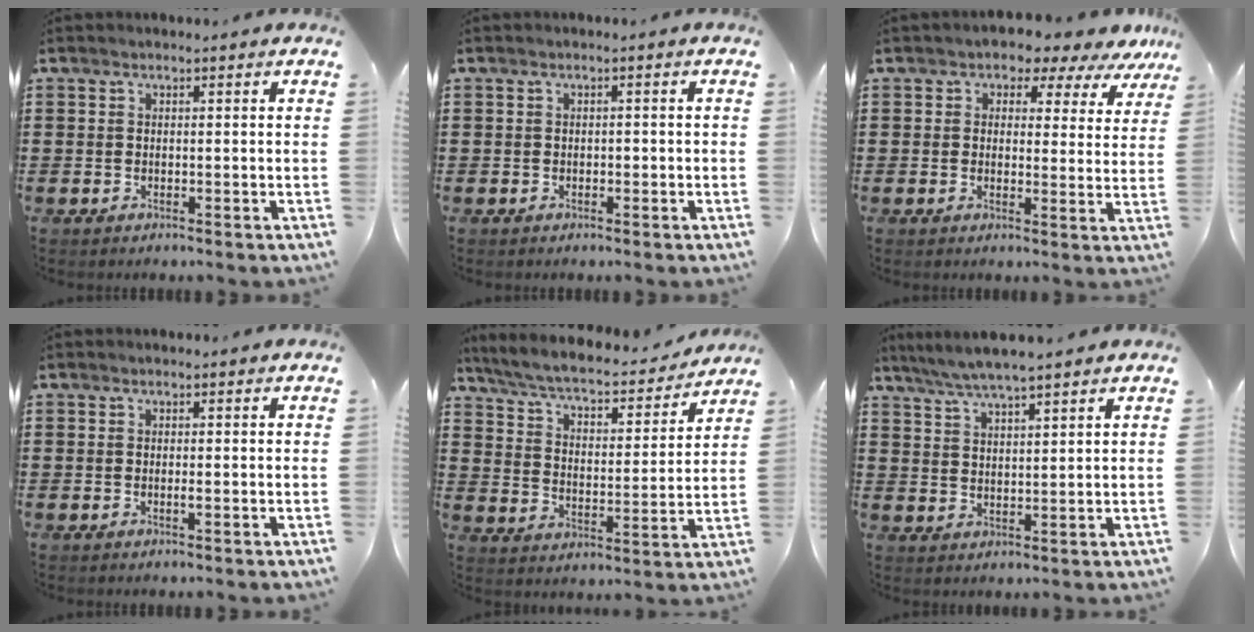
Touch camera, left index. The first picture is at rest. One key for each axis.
{"total": 0.7, "fx": -0.4, "fy": 0.5, "fz": 0.4, "tx": -0.010, "ty": 0.000, "tz": -0.008}
{"total": 3.4, "fx": 2.5, "fy": 2.0, "fz": 0.9, "tx": -0.023, "ty": -0.016, "tz": 0.036}
{"total": 0.6, "fx": -0.1, "fy": 0.0, "fz": 0.6, "tx": -0.011, "ty": -0.004, "tz": -0.001}
{"total": 5.6, "fx": 5.0, "fy": 0.5, "fz": 2.4, "tx": -0.071, "ty": -0.036, "tz": 0.079}
{"total": 4.5, "fx": 4.0, "fy": -0.1, "fz": 2.2, "tx": -0.052, "ty": -0.013, "tz": 0.071}